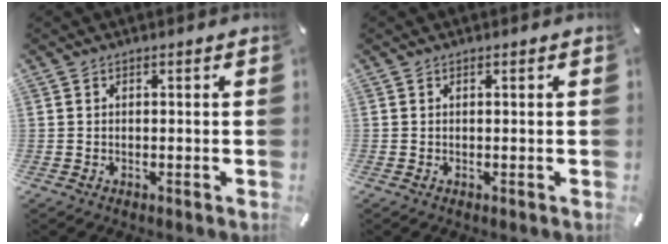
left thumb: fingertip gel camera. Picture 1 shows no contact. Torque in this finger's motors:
{"motor_torque": [0.01, -0.02, -0.31, -0.08, 0.00]}